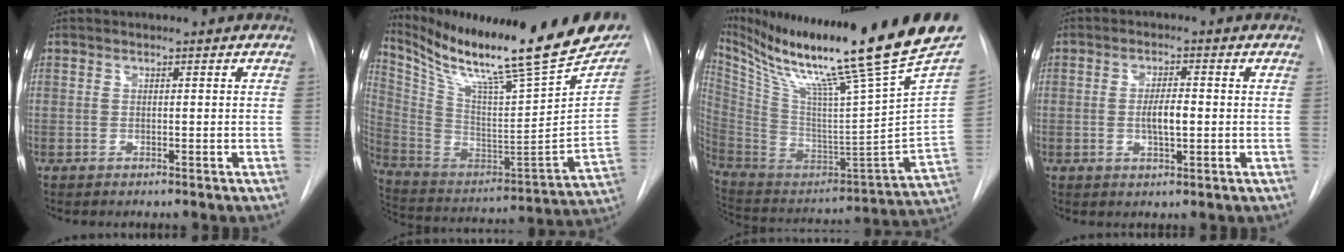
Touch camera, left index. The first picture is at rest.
{"total": 30.7, "force": [24.5, 3.8, 18.2], "torque": [-0.317, -0.065, 0.358]}
{"total": 31.5, "force": [23.2, -1.1, 21.3], "torque": [-0.374, -0.084, 0.365]}
{"total": 3.9, "force": [-0.7, 1.2, 3.7], "torque": [-0.065, -0.004, -0.013]}